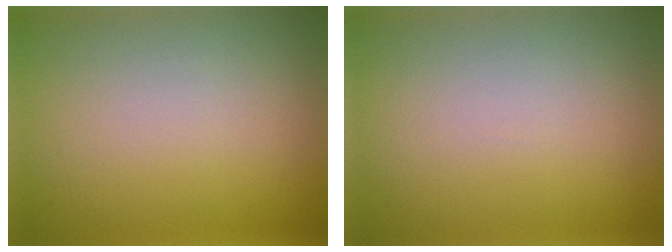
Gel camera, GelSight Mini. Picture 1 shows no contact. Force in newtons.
{"total": 0.0}